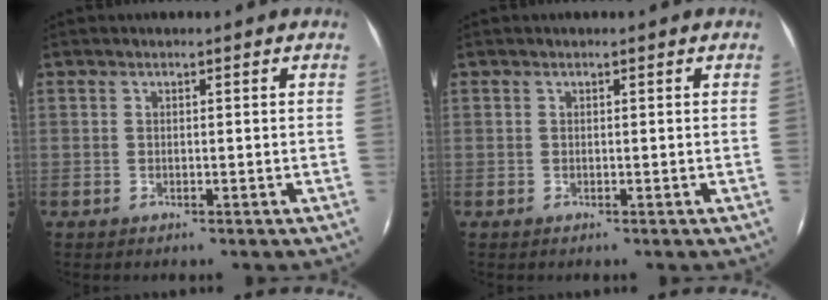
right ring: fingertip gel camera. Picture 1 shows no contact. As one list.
[{"total": 0.0}]